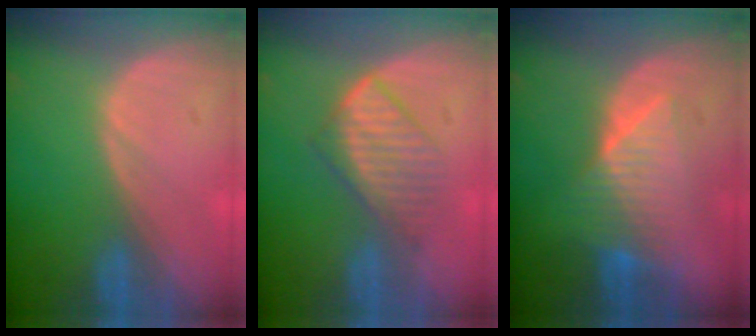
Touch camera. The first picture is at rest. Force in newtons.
{"total": 6.2, "press": 5.8, "slide": 2.3}
{"total": 7.1, "press": 7.0, "slide": 1.1}